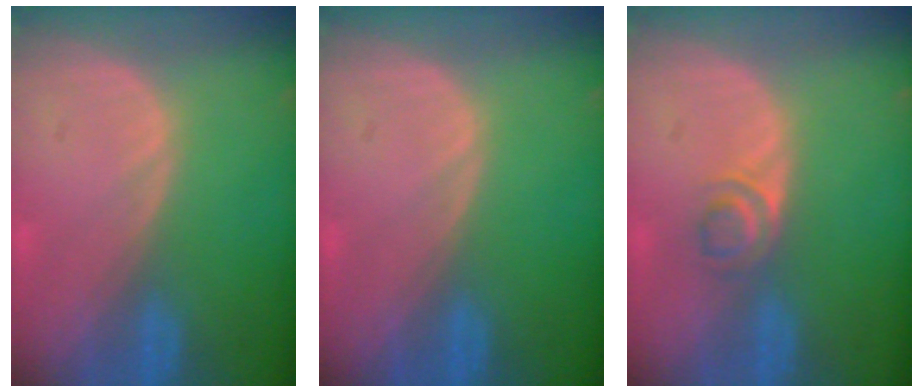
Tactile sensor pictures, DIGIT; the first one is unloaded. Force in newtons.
{"total": 0.0}
{"total": 2.8, "press": 2.7, "slide": 1.0}